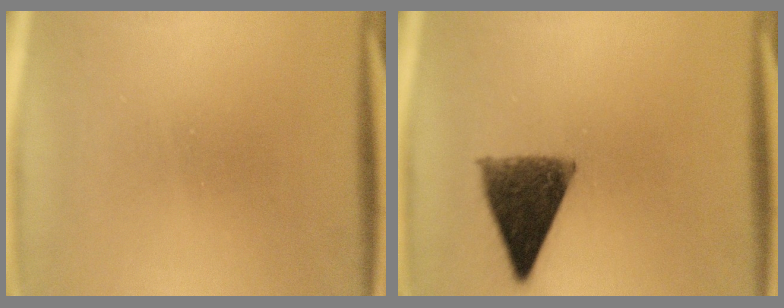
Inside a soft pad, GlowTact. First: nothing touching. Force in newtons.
{"total": 10.1}